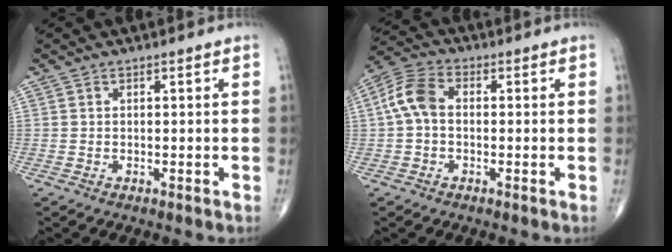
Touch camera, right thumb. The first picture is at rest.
{"total": 7.1, "force": [0.1, 4.7, 5.4], "torque": [-0.111, 0.023, -0.008]}